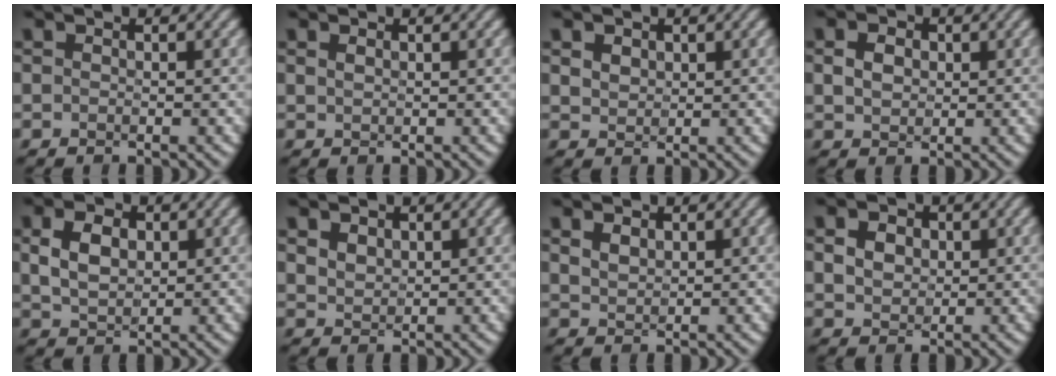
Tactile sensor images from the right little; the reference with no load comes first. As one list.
[{"total": 0.5, "force": [0.4, 0.3, 0.2], "torque": [-0.005, 0.004, 0.005]}, {"total": 1.7, "force": [0.7, 1.3, 0.8], "torque": [-0.031, -0.002, 0.024]}, {"total": 1.7, "force": [-0.2, 1.4, 0.9], "torque": [-0.031, -0.002, 0.006]}, {"total": 3.2, "force": [0.2, 2.2, 2.2], "torque": [-0.060, -0.002, 0.015]}, {"total": 2.3, "force": [1.1, 1.6, 1.2], "torque": [-0.043, 0.002, 0.033]}, {"total": 1.4, "force": [0.7, 0.9, 0.9], "torque": [-0.026, 0.002, 0.021]}, {"total": 3.3, "force": [0.8, 2.6, 1.8], "torque": [-0.052, 0.012, 0.013]}]